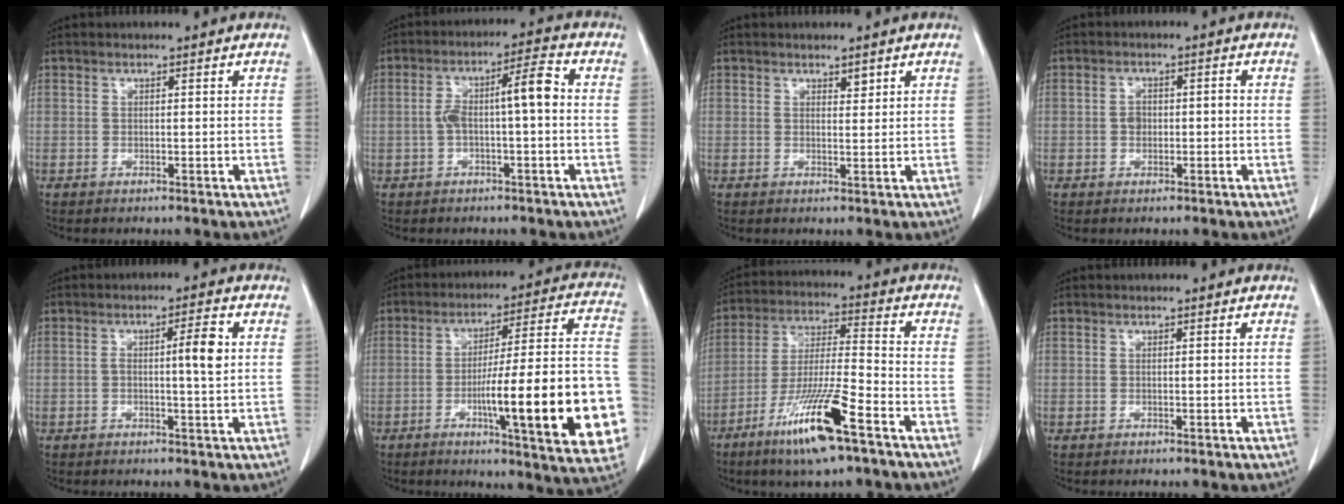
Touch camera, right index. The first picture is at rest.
{"total": 7.1, "force": [-0.2, 1.1, 7.0], "torque": [-0.125, 0.029, -0.004]}
{"total": 1.2, "force": [0.9, 0.4, 0.7], "torque": [-0.010, -0.004, 0.014]}
{"total": 2.5, "force": [-0.3, 1.7, 1.7], "torque": [-0.030, 0.011, -0.005]}
{"total": 4.5, "force": [0.4, 0.3, 4.5], "torque": [-0.074, 0.004, 0.003]}
{"total": 24.1, "force": [-6.3, 2.3, 23.1], "torque": [-0.243, 0.011, -0.082]}
{"total": 14.0, "force": [-8.1, 0.9, 11.5], "torque": [-0.224, -0.028, -0.149]}
{"total": 0.0}